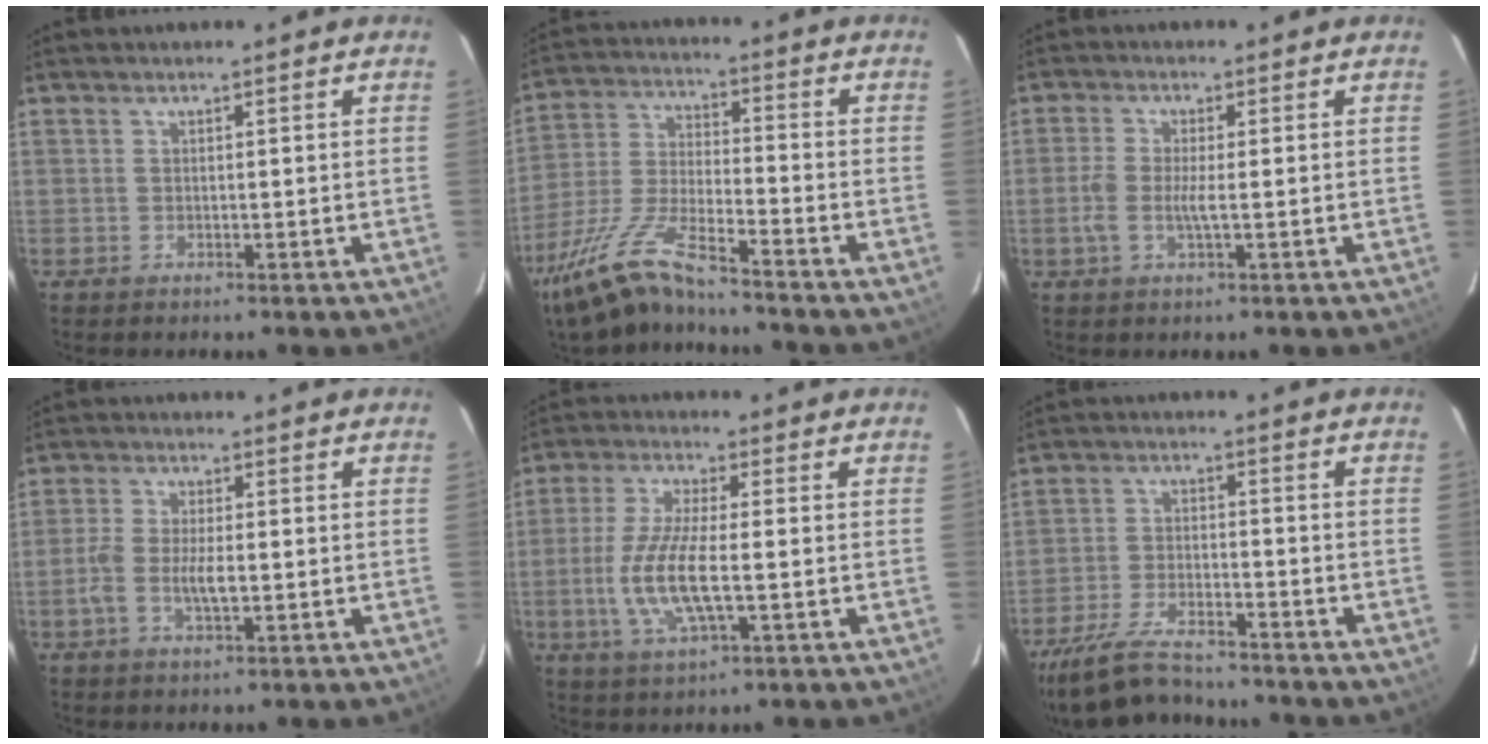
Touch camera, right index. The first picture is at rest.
{"total": 13.5, "force": [-11.1, 1.3, 7.5], "torque": [-0.167, -0.012, -0.216]}
{"total": 3.8, "force": [-0.8, 0.8, 3.6], "torque": [-0.081, -0.001, -0.019]}
{"total": 5.2, "force": [-1.2, 1.9, 4.7], "torque": [-0.101, 0.000, -0.027]}
{"total": 11.0, "force": [-1.9, 3.0, 10.4], "torque": [-0.216, -0.009, -0.039]}
{"total": 14.8, "force": [-12.7, 4.0, 6.5], "torque": [-0.159, -0.018, -0.223]}